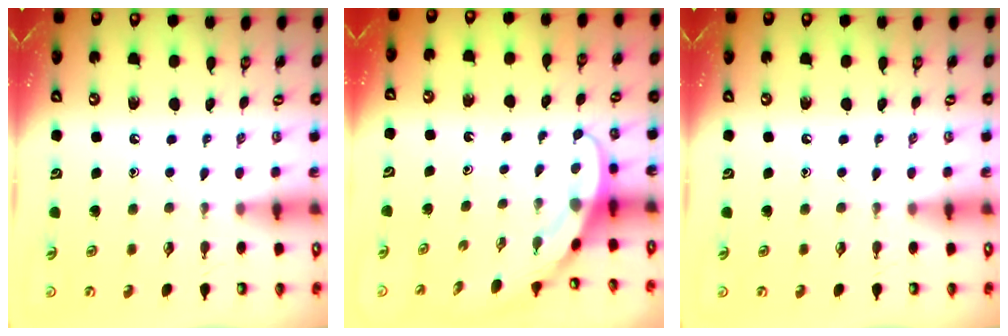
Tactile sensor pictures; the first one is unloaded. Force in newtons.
{"total": 4.0, "press": 3.9, "slide": 0.3}
{"total": 0.0}